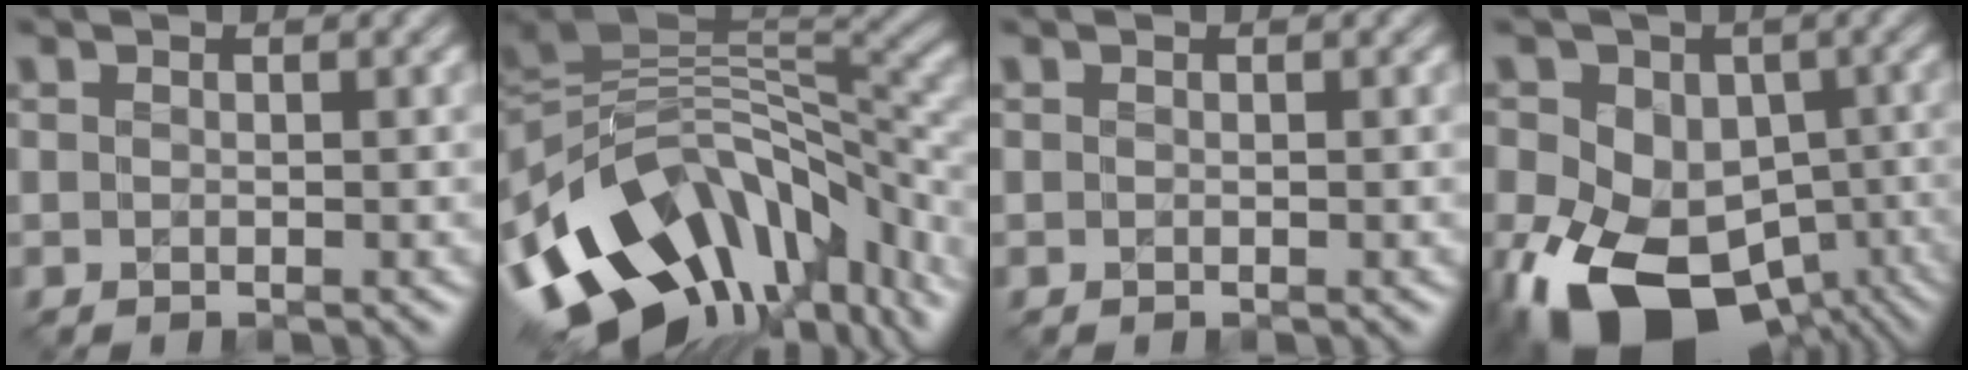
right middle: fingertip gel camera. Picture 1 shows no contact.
{"total": 16.1, "force": [-7.3, 9.2, 11.0], "torque": [-0.205, -0.016, -0.106]}
{"total": 0.0}
{"total": 16.8, "force": [-6.1, 11.9, 10.2], "torque": [-0.202, -0.027, -0.085]}